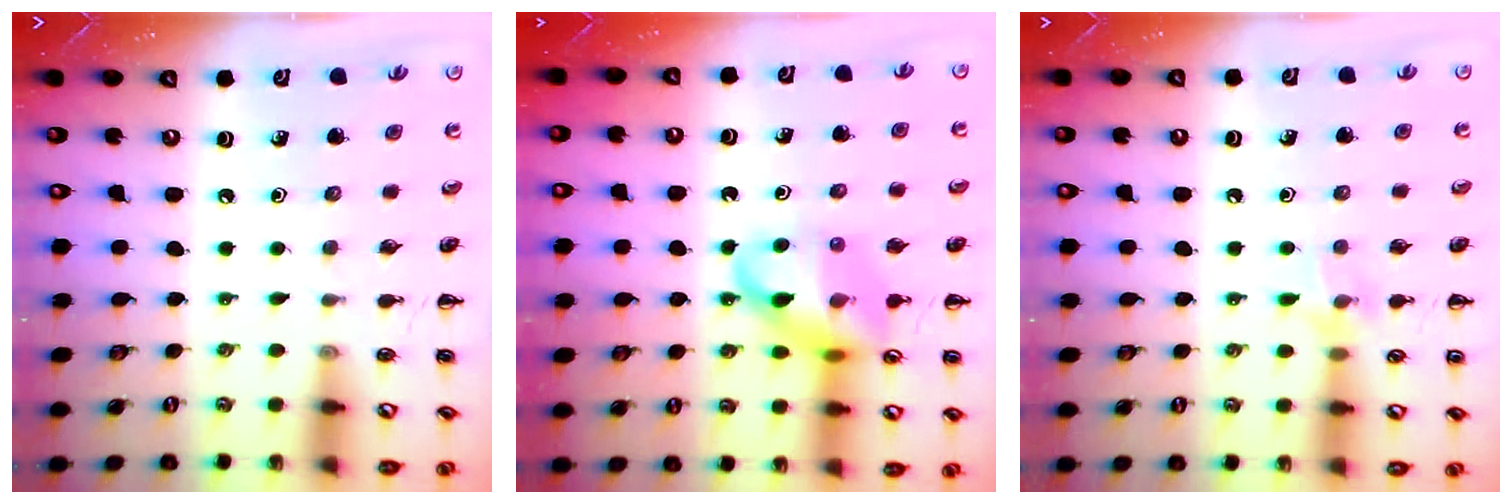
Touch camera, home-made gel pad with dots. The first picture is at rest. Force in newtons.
{"total": 14.7, "press": 14.4, "slide": 2.8}
{"total": 6.8, "press": 6.6, "slide": 1.6}